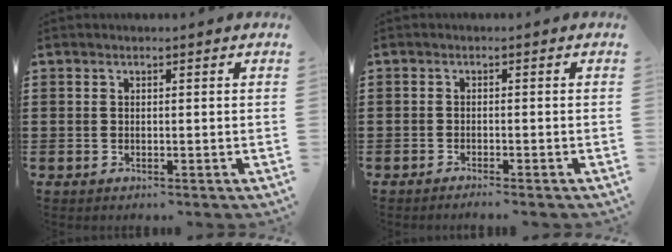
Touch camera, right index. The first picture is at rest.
{"total": 1.1, "force": [-1.0, -0.2, 0.2], "torque": [-0.006, -0.001, -0.020]}